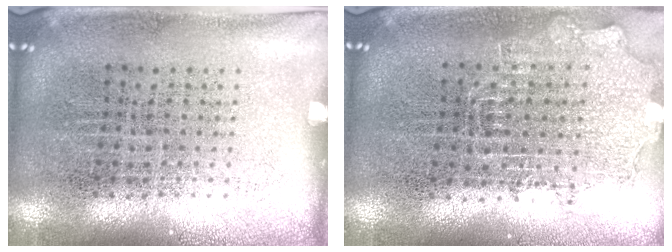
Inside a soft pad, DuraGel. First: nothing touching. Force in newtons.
{"total": 1.2, "press": 1.1, "slide": 0.5}